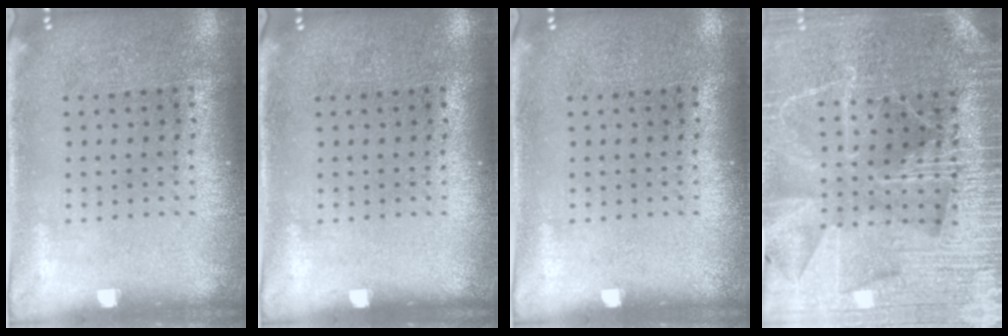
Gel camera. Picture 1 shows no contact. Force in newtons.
{"total": 0.0}
{"total": 0.0}
{"total": 4.4, "press": 4.1, "slide": 1.6}